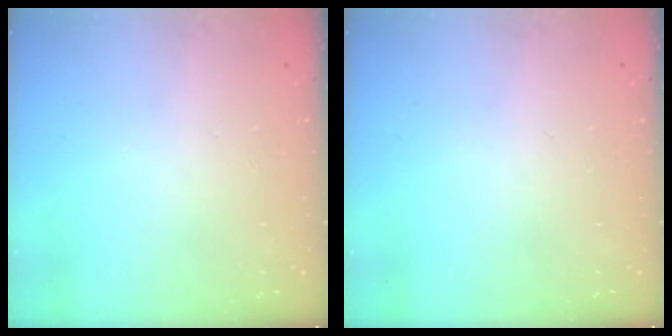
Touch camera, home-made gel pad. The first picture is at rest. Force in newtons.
{"total": 0.0}